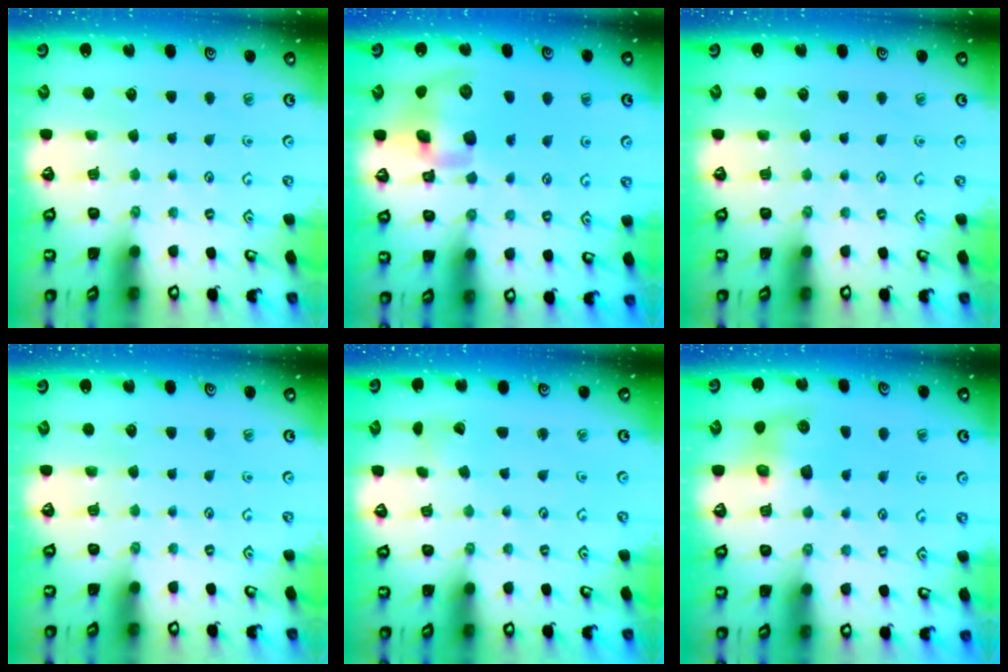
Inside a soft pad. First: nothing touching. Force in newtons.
{"total": 12.3, "press": 12.1, "slide": 2.0}
{"total": 0.0}
{"total": 0.0}
{"total": 1.5, "press": 1.5, "slide": 0.0}
{"total": 7.7, "press": 7.6, "slide": 1.0}